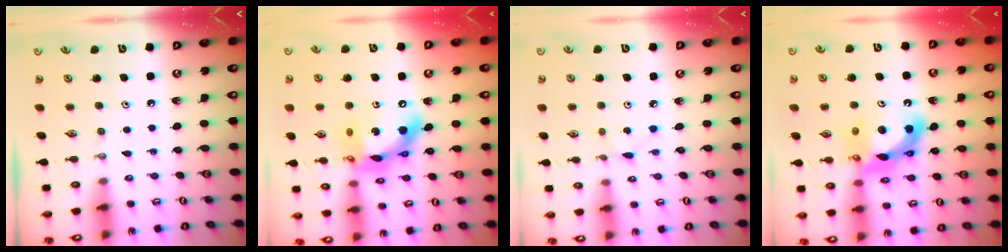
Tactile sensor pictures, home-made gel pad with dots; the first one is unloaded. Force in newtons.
{"total": 14.9, "press": 14.8, "slide": 1.6}
{"total": 2.3, "press": 2.3, "slide": 0.3}
{"total": 11.4, "press": 11.0, "slide": 3.0}